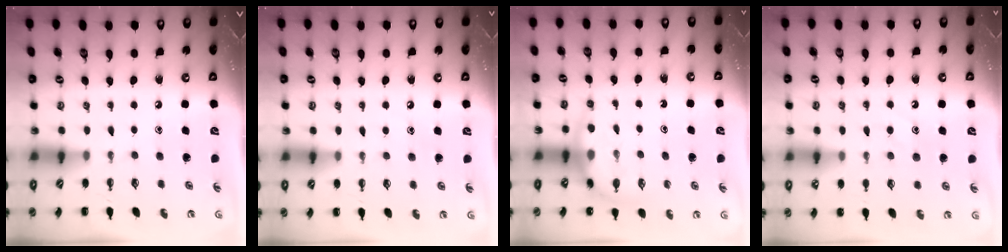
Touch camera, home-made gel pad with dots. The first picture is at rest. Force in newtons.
{"total": 6.8, "press": 6.6, "slide": 1.7}
{"total": 7.2, "press": 7.2, "slide": 0.7}
{"total": 8.5, "press": 8.4, "slide": 1.1}